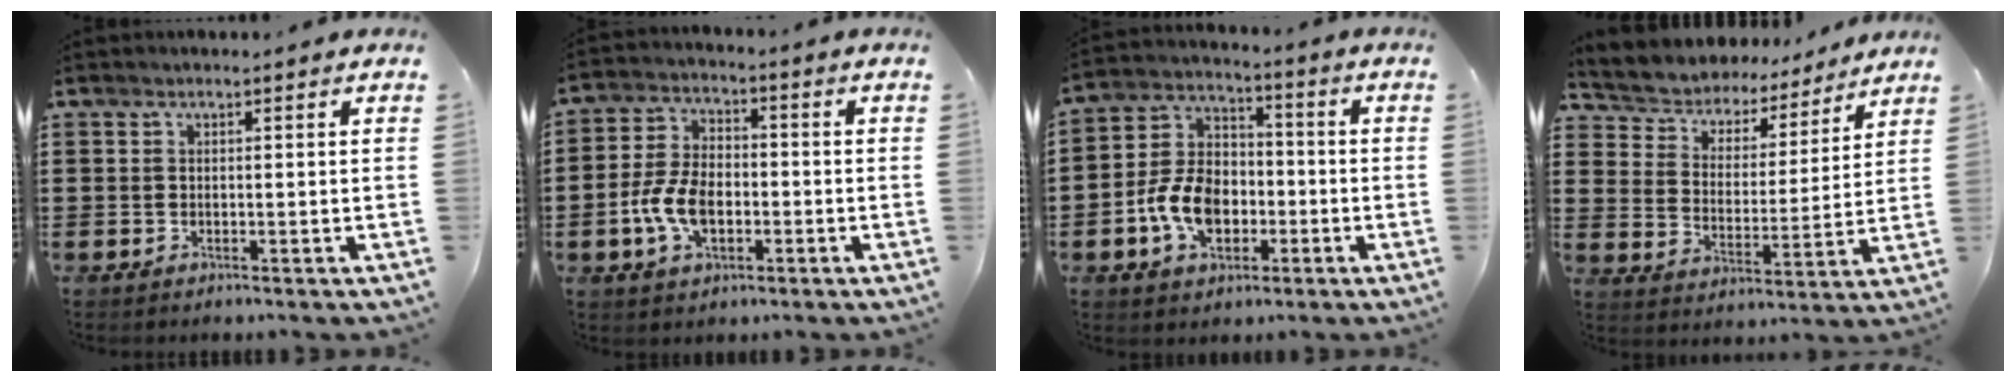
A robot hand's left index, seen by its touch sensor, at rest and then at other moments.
{"total": 8.0, "force": [-2.3, 4.8, 6.0], "torque": [-0.144, 0.003, -0.051]}
{"total": 9.5, "force": [-3.0, 6.6, 6.2], "torque": [-0.158, 0.013, -0.061]}
{"total": 4.5, "force": [4.4, 1.0, -0.4], "torque": [-0.023, -0.037, 0.070]}